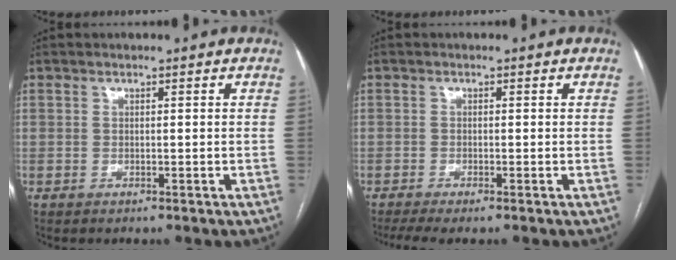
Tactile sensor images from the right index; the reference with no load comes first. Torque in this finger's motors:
{"motor_torque": [0.09, -0.11, 0.07, 0.03]}